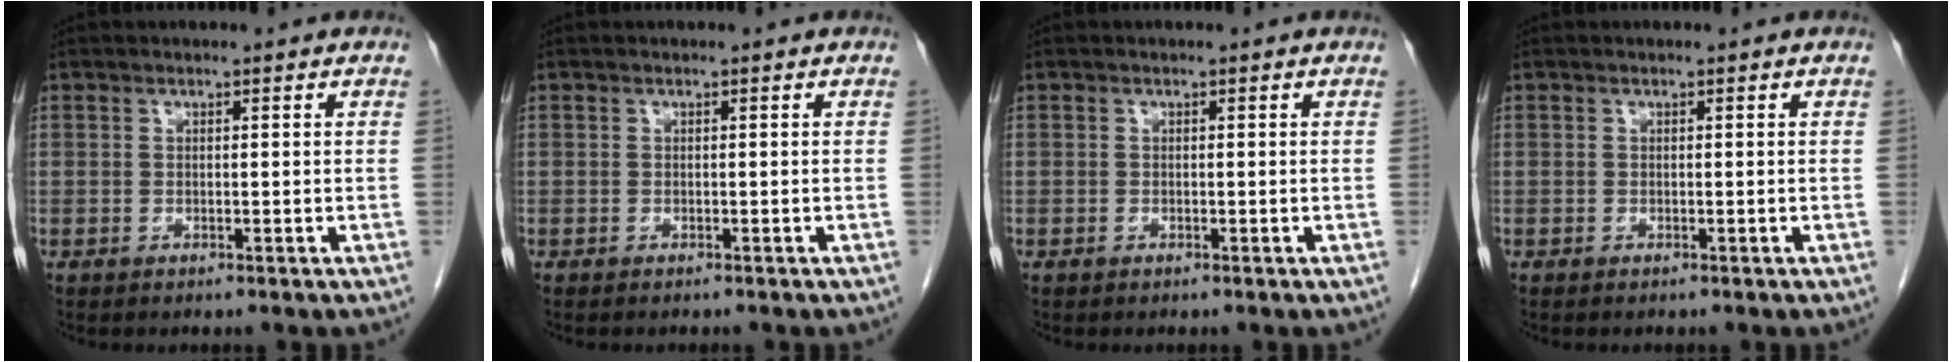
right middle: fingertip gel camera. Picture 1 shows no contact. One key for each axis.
{"total": 1.2, "fx": -1.0, "fy": 0.3, "fz": 0.5, "tx": -0.010, "ty": -0.003, "tz": -0.011}
{"total": 0.0}
{"total": 0.0}